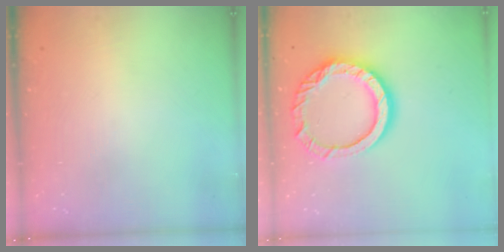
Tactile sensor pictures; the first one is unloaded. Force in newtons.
{"total": 13.9, "press": 13.9, "slide": 1.0}